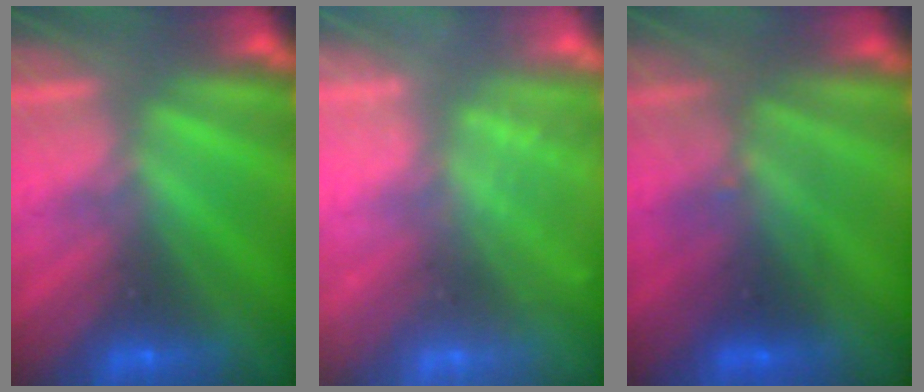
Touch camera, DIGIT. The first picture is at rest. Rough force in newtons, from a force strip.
{"total": 2.4}
{"total": 2.4}